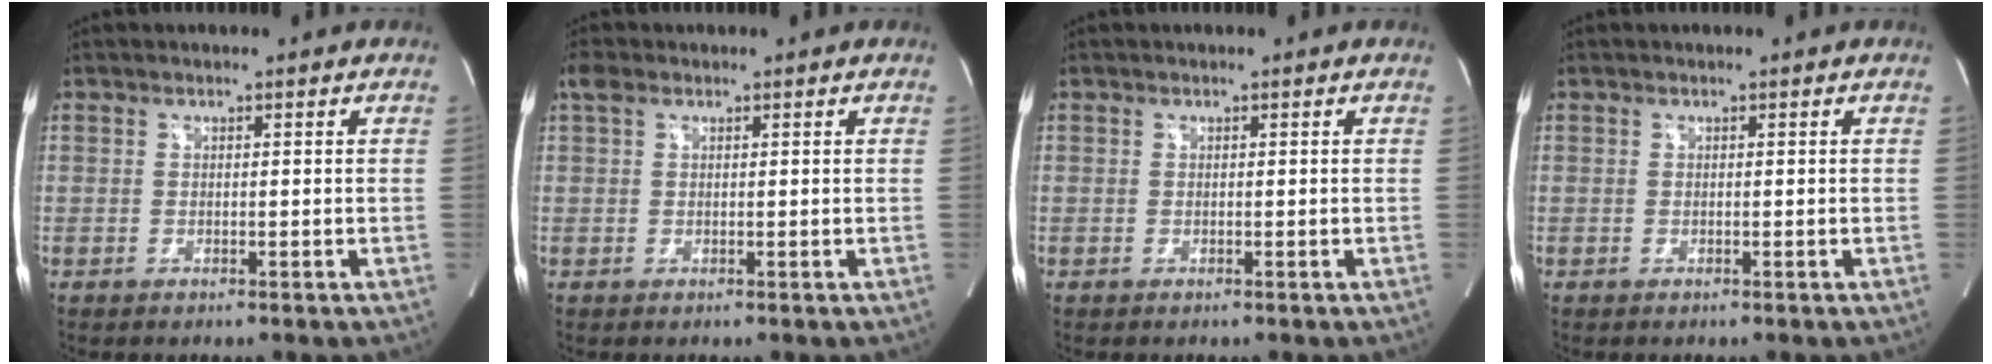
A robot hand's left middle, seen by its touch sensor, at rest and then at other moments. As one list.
[{"total": 1.8, "force": [1.1, 1.0, 1.1], "torque": [-0.029, 0.025, 0.025]}, {"total": 0.0}, {"total": 0.0}]